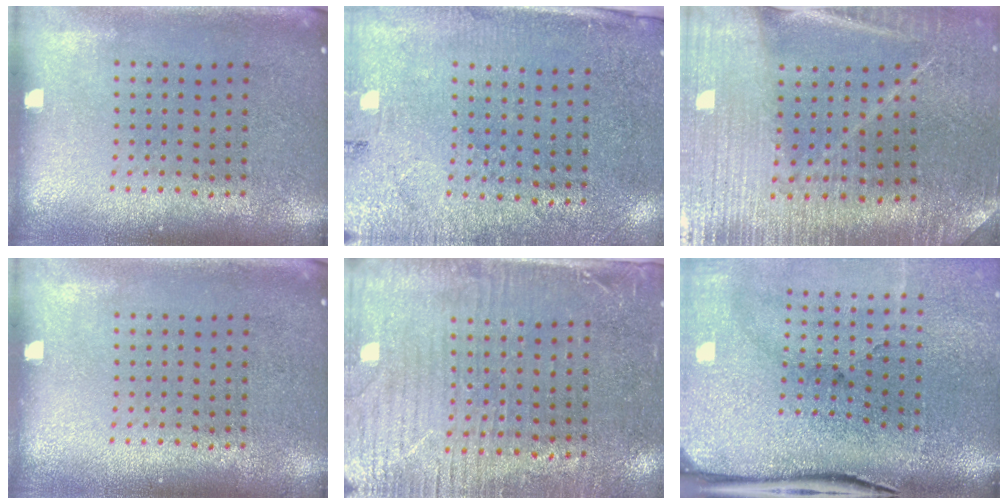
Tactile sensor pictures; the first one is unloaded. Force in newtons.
{"total": 2.7, "press": 2.4, "slide": 1.3}
{"total": 3.2, "press": 3.2, "slide": 0.3}
{"total": 0.0}
{"total": 3.2, "press": 2.8, "slide": 1.6}
{"total": 5.1, "press": 4.1, "slide": 3.1}